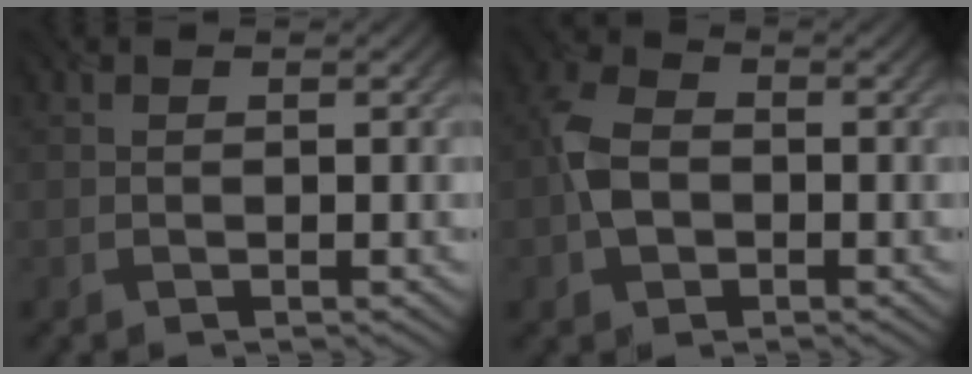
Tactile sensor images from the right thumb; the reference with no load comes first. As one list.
[{"total": 5.2, "force": [-1.0, 3.8, 3.3], "torque": [-0.081, 0.001, -0.027]}]